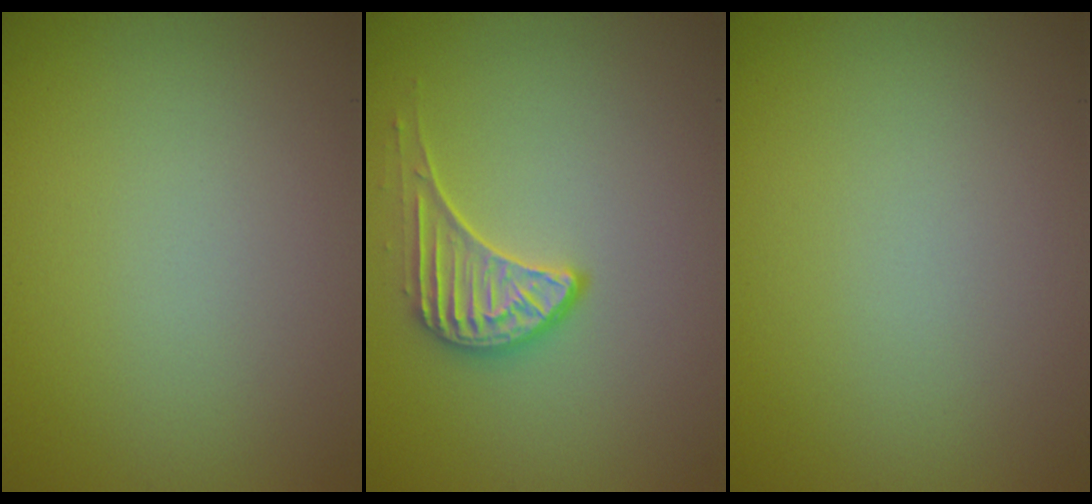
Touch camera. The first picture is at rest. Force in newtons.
{"total": 2.3, "press": 1.7, "slide": 1.5}
{"total": 0.0}